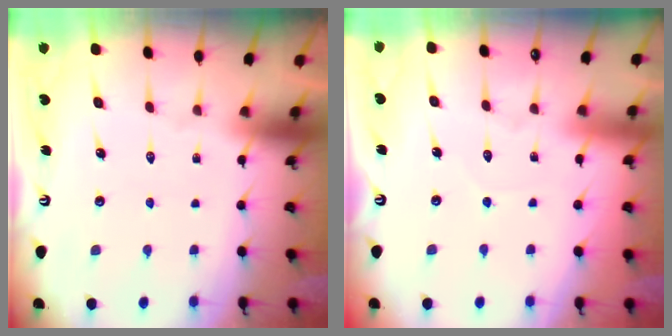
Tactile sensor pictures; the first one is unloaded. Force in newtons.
{"total": 3.0, "press": 3.0, "slide": 0.3}